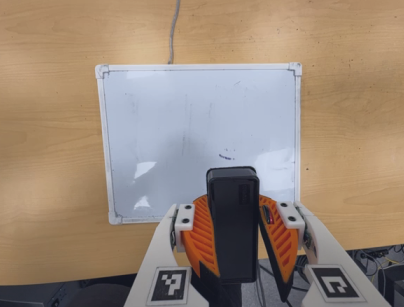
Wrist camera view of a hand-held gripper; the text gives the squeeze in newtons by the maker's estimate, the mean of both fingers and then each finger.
{"total": 10.6, "left": 10.8, "right": 10.3}